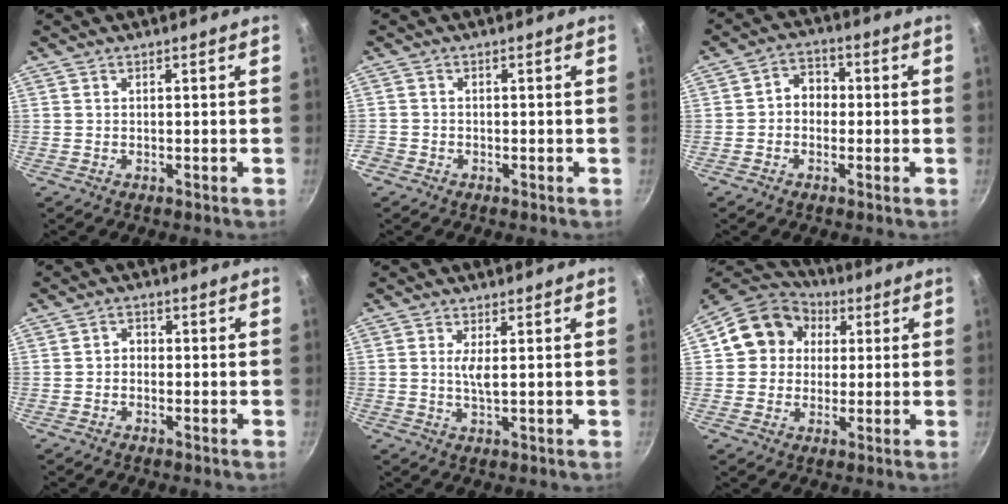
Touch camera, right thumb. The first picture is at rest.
{"total": 1.7, "force": [-1.1, 1.3, 0.3], "torque": [-0.013, 0.002, -0.021]}
{"total": 5.1, "force": [-0.3, 4.2, 2.9], "torque": [-0.014, 0.014, -0.016]}
{"total": 2.1, "force": [-0.4, 1.8, 1.1], "torque": [-0.008, 0.009, -0.010]}
{"total": 3.0, "force": [0.6, 0.7, 2.8], "torque": [-0.056, -0.006, 0.013]}
{"total": 12.9, "force": [2.9, 11.4, 5.4], "torque": [-0.064, 0.023, 0.034]}